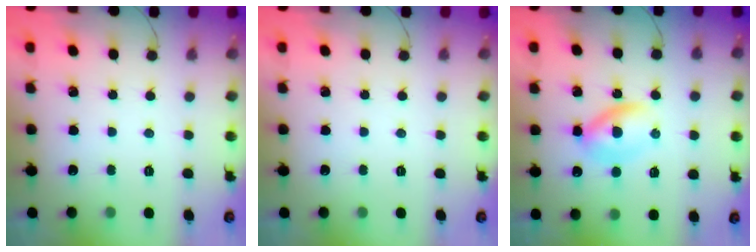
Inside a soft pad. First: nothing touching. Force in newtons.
{"total": 0.0}
{"total": 3.9, "press": 3.9, "slide": 0.6}